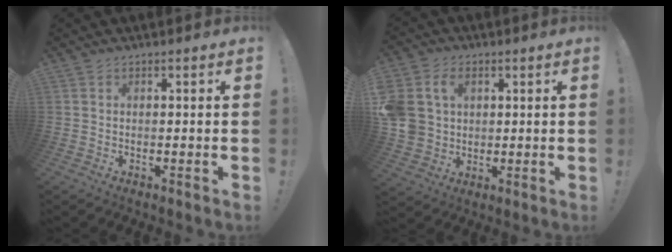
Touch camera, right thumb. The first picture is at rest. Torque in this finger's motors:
{"motor_torque": [1.27, 1.29, 0.13, -0.04, 0.11]}